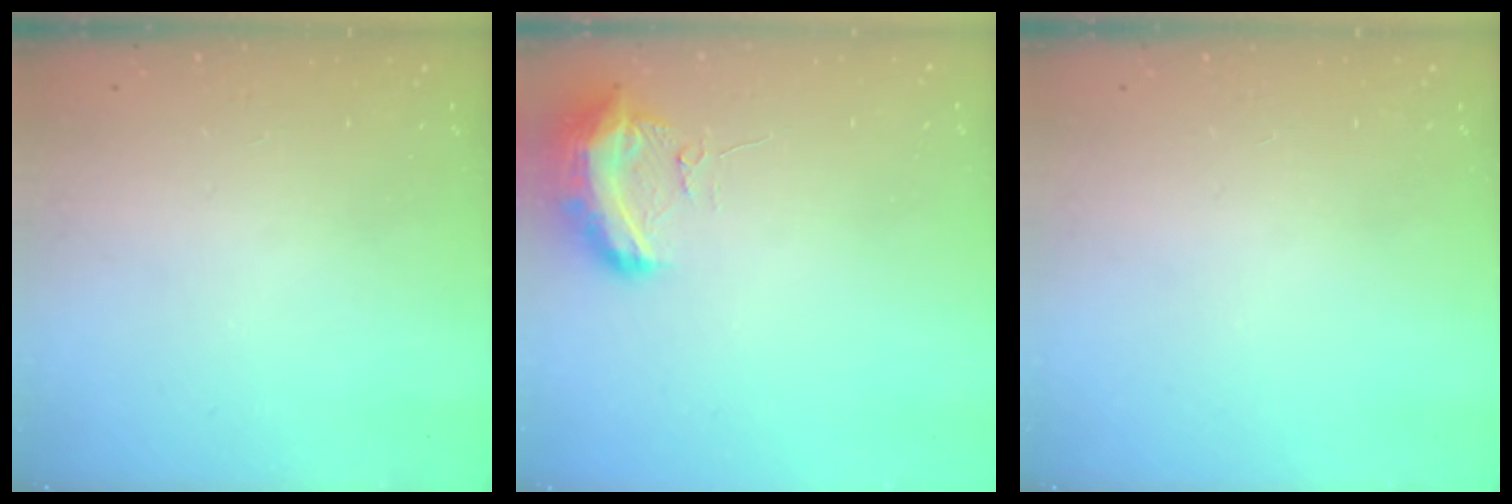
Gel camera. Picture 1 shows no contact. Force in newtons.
{"total": 10.0, "press": 10.0, "slide": 0.8}
{"total": 0.0}